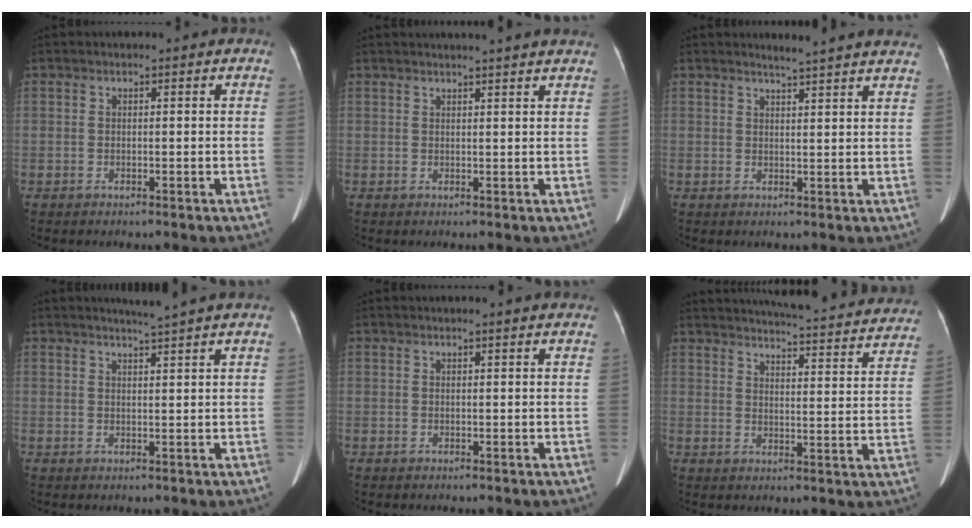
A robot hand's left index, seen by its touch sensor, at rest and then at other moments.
{"total": 8.3, "force": [7.6, -0.4, 3.4], "torque": [-0.046, 0.021, 0.077]}
{"total": 8.6, "force": [7.9, -0.5, 3.1], "torque": [-0.042, 0.000, 0.080]}
{"total": 3.5, "force": [3.0, -1.3, 1.2], "torque": [-0.017, -0.006, 0.044]}
{"total": 3.3, "force": [3.0, -0.6, 1.3], "torque": [-0.019, 0.016, 0.033]}
{"total": 28.1, "force": [26.1, 3.6, 9.7], "torque": [-0.151, -0.058, 0.309]}